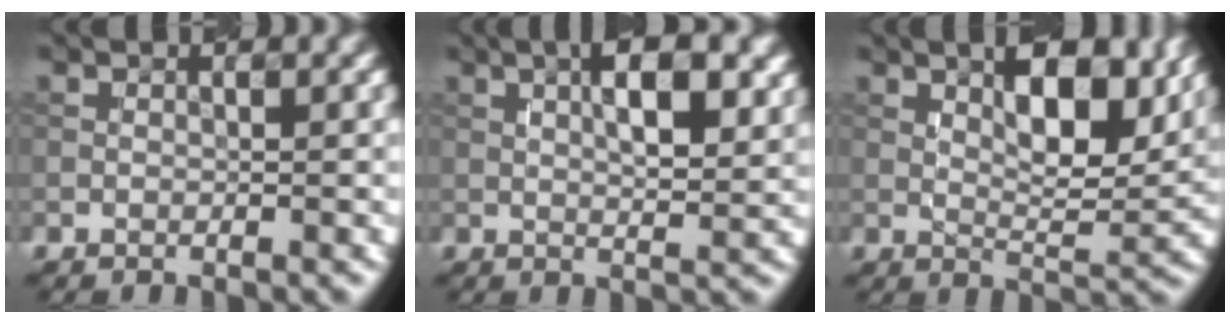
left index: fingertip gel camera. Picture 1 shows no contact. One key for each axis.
{"total": 6.7, "fx": 2.0, "fy": 2.4, "fz": 5.9, "tx": -0.080, "ty": 0.014, "tz": 0.027}
{"total": 7.2, "fx": 2.9, "fy": 2.6, "fz": 6.0, "tx": -0.085, "ty": -0.001, "tz": 0.050}